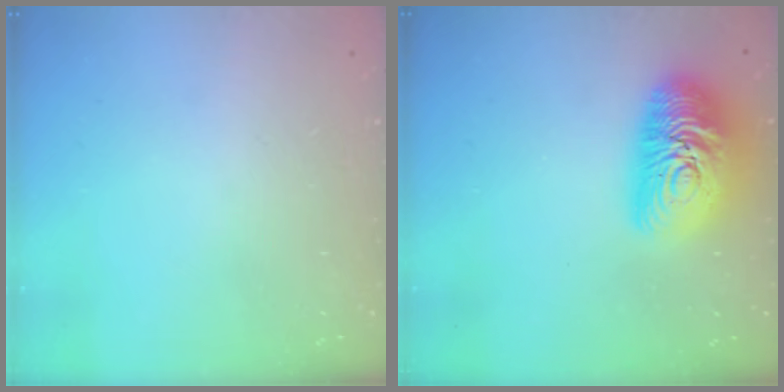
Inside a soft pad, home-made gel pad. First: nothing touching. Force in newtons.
{"total": 18.7, "press": 18.7, "slide": 1.2}